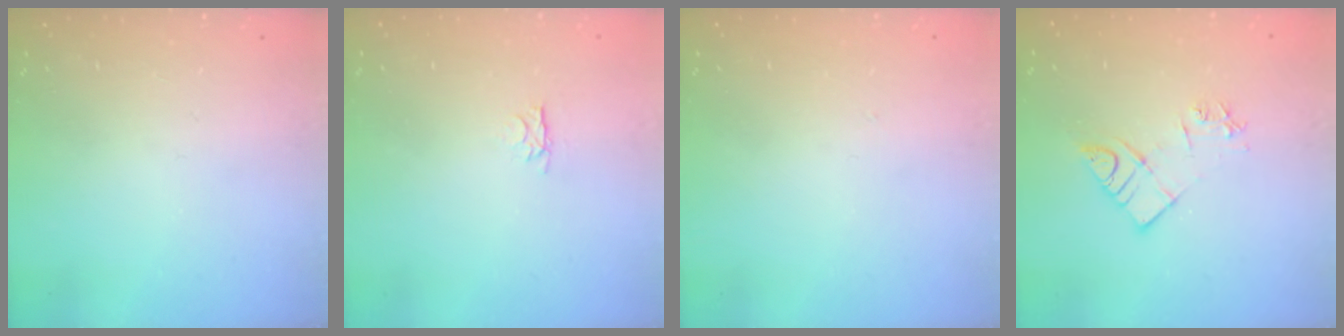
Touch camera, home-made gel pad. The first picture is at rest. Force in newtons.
{"total": 2.6, "press": 2.6, "slide": 0.3}
{"total": 1.6, "press": 1.6, "slide": 0.0}
{"total": 8.6, "press": 8.6, "slide": 0.8}